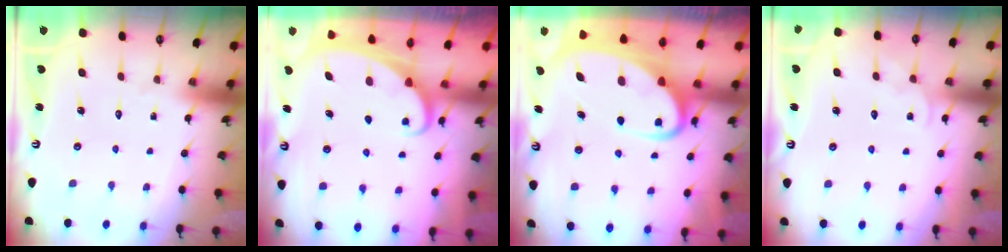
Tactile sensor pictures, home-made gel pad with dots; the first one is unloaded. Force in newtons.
{"total": 2.0, "press": 2.0, "slide": 0.2}
{"total": 8.4, "press": 8.4, "slide": 1.0}
{"total": 2.5, "press": 2.5, "slide": 0.4}